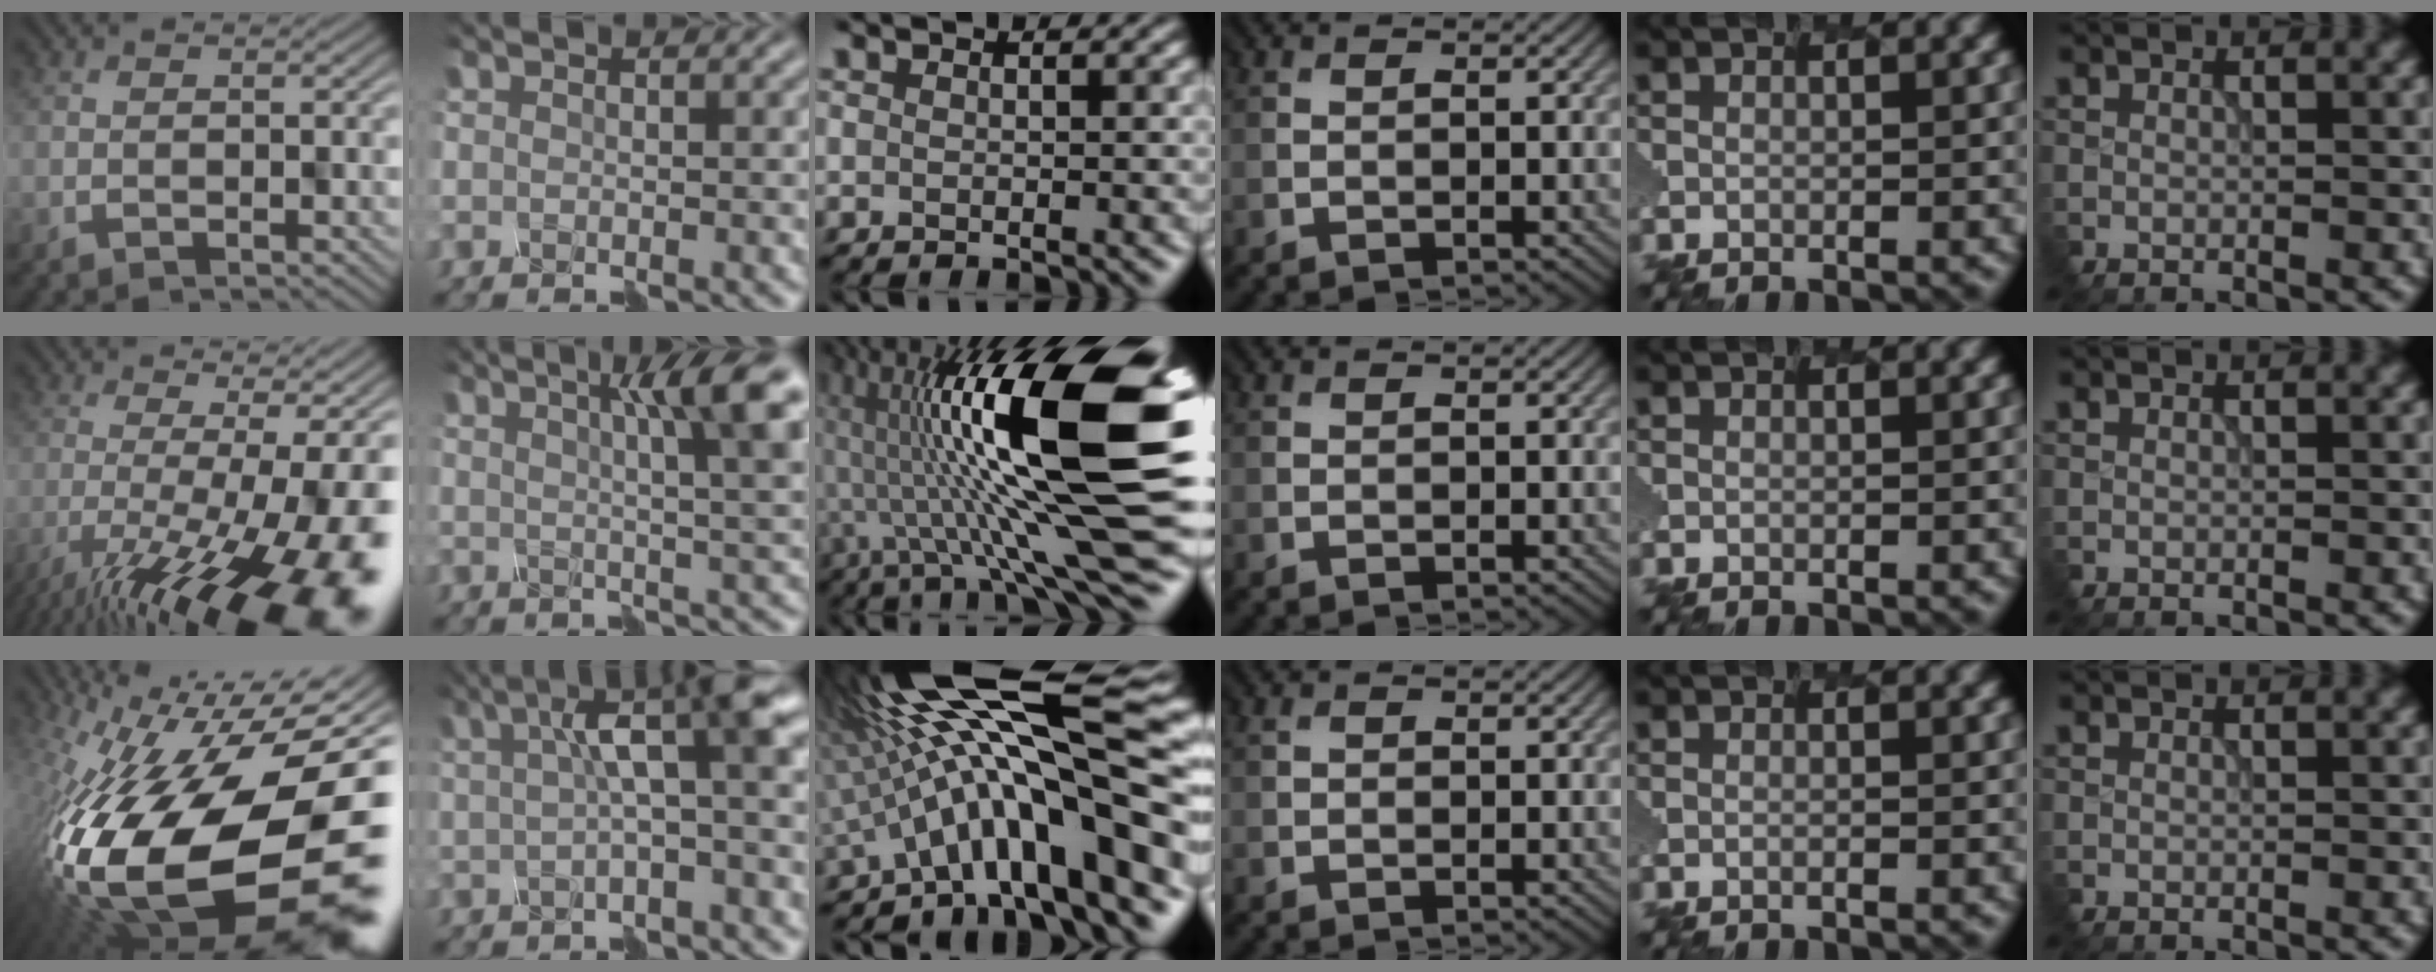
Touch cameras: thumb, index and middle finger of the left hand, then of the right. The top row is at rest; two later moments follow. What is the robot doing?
{"motion": "disassemble", "object": "hinged jar"}